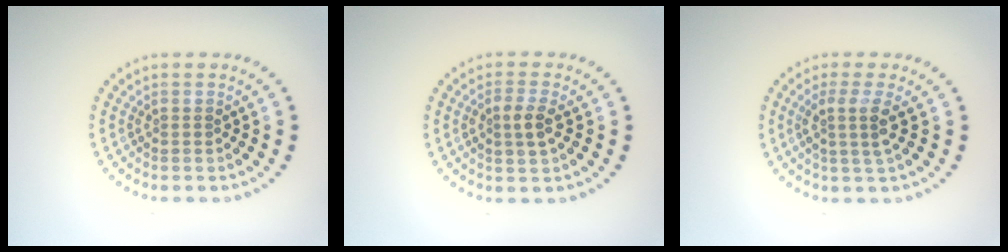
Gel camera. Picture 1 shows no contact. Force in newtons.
{"total": 2.1, "press": 2.1, "slide": 0.4}
{"total": 2.5, "press": 1.9, "slide": 1.5}